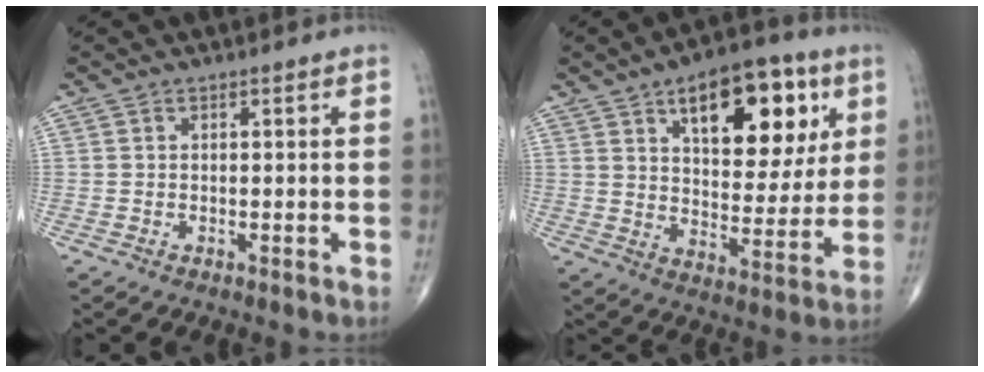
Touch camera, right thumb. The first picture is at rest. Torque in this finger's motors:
{"motor_torque": [-1.45, 2.66, 1.34, 1.43, 0.39]}